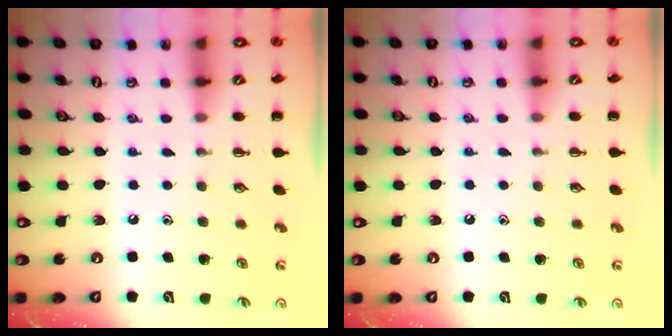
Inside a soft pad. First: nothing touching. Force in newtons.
{"total": 3.6, "press": 3.3, "slide": 1.3}